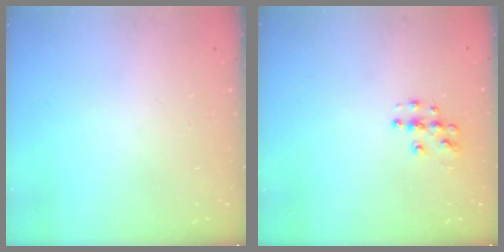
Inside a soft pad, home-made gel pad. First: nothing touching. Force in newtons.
{"total": 4.8, "press": 4.8, "slide": 0.3}